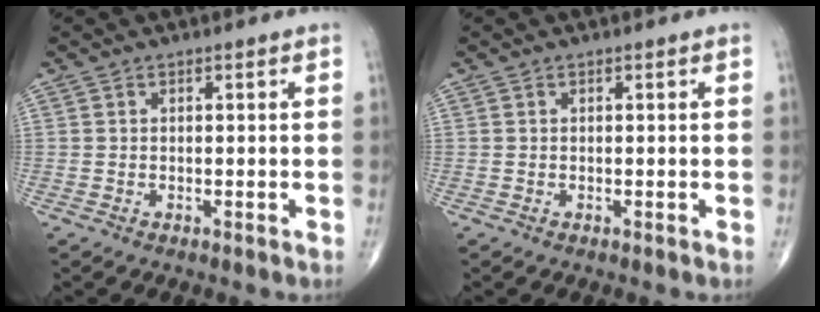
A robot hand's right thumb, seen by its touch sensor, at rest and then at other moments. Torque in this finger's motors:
{"motor_torque": [0.00, 0.00, 0.00, 0.00, 0.01]}